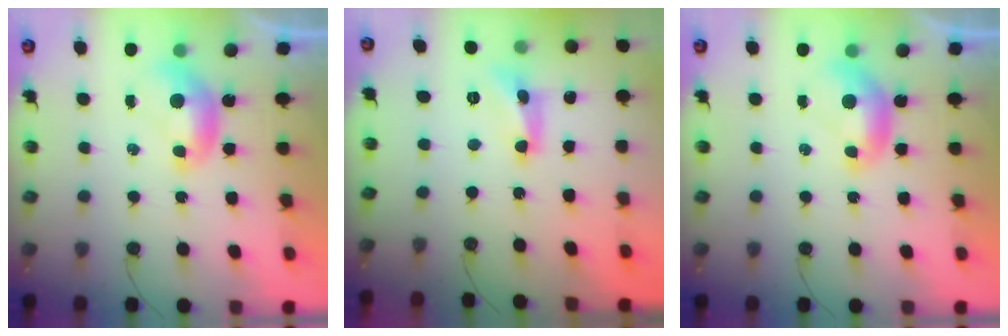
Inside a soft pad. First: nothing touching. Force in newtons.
{"total": 5.1, "press": 5.0, "slide": 0.4}
{"total": 0.0}